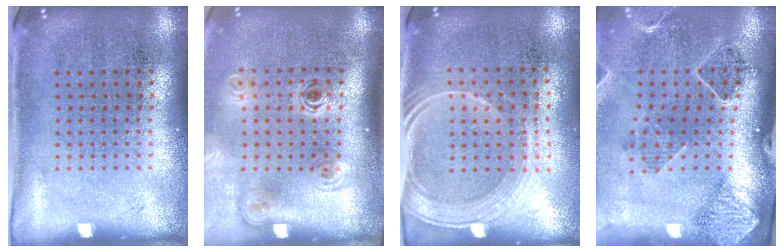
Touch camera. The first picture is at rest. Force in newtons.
{"total": 2.0, "press": 1.4, "slide": 1.5}
{"total": 1.6, "press": 1.4, "slide": 0.8}
{"total": 1.6, "press": 1.6, "slide": 0.2}